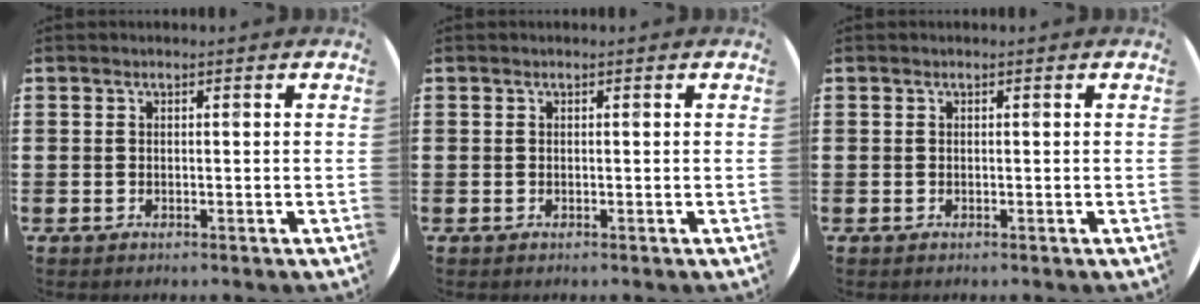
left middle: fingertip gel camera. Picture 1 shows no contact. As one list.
[{"total": 0.0}, {"total": 0.0}]